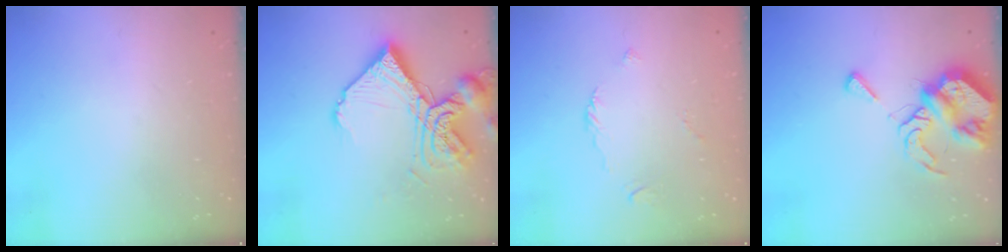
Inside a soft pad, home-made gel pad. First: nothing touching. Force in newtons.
{"total": 17.8, "press": 17.7, "slide": 1.9}
{"total": 2.5, "press": 2.4, "slide": 0.7}
{"total": 9.7, "press": 9.6, "slide": 1.1}